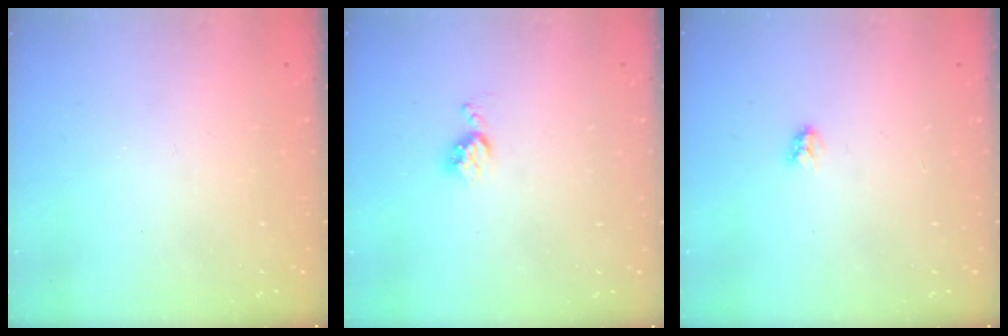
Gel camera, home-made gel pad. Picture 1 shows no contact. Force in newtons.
{"total": 4.3, "press": 4.3, "slide": 0.5}
{"total": 2.9, "press": 2.9, "slide": 0.3}